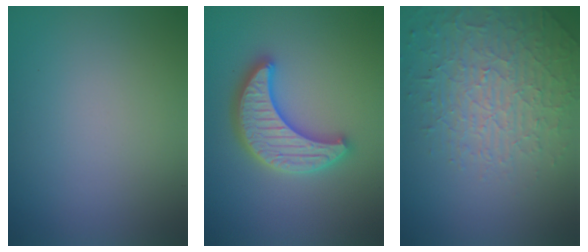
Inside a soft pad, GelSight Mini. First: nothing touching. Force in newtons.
{"total": 5.1, "press": 5.0, "slide": 1.0}
{"total": 3.9, "press": 3.9, "slide": 0.5}